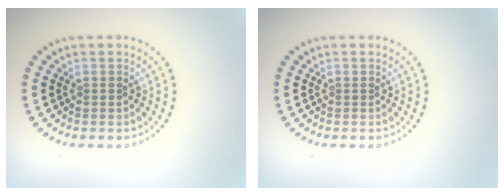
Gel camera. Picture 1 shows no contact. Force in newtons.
{"total": 0.0}